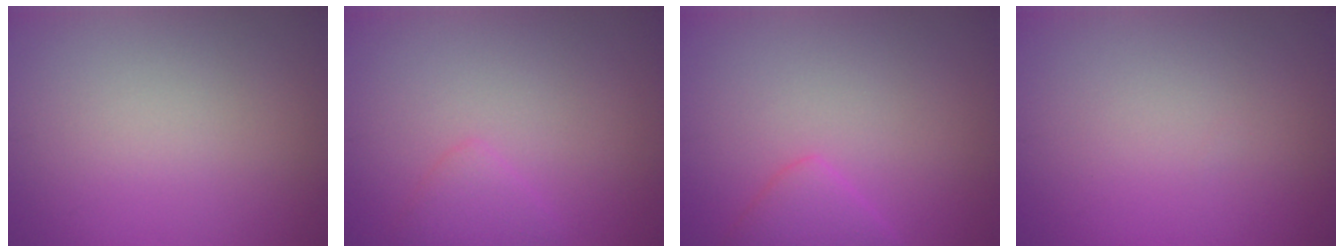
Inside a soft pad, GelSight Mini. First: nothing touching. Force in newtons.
{"total": 1.6, "press": 1.6, "slide": 0.1}
{"total": 2.3, "press": 2.3, "slide": 0.3}
{"total": 0.0}